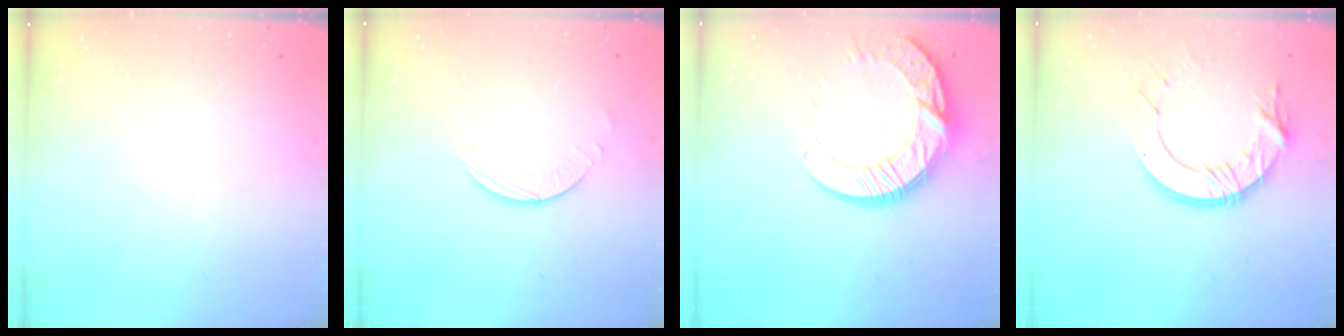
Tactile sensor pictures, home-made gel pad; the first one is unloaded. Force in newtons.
{"total": 2.0, "press": 2.0, "slide": 0.2}
{"total": 17.2, "press": 17.1, "slide": 1.6}
{"total": 12.6, "press": 12.6, "slide": 1.1}